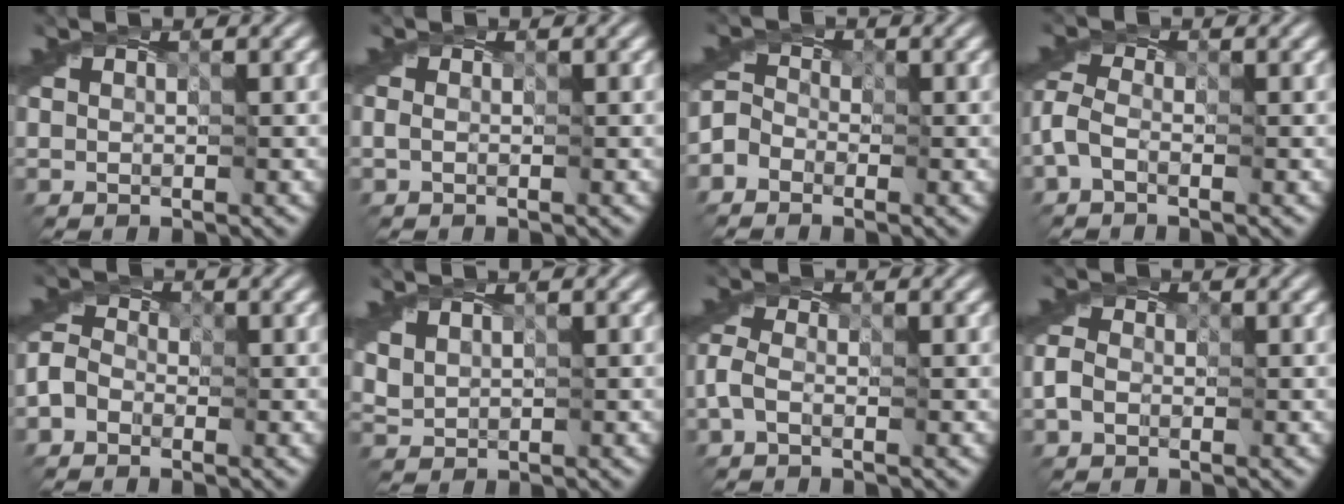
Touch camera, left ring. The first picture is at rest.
{"total": 0.0}
{"total": 2.6, "force": [-1.9, 1.7, 0.6], "torque": [-0.013, 0.005, -0.040]}
{"total": 2.1, "force": [-1.3, 1.0, 1.3], "torque": [-0.039, 0.003, -0.038]}
{"total": 2.6, "force": [-1.6, 1.8, 0.9], "torque": [-0.022, 0.007, -0.041]}
{"total": 1.5, "force": [1.3, 0.6, 0.2], "torque": [-0.007, 0.002, 0.034]}
{"total": 1.5, "force": [-0.9, 0.7, 0.9], "torque": [-0.031, 0.002, -0.027]}
{"total": 1.3, "force": [-0.8, 1.0, 0.4], "torque": [-0.009, 0.006, -0.020]}